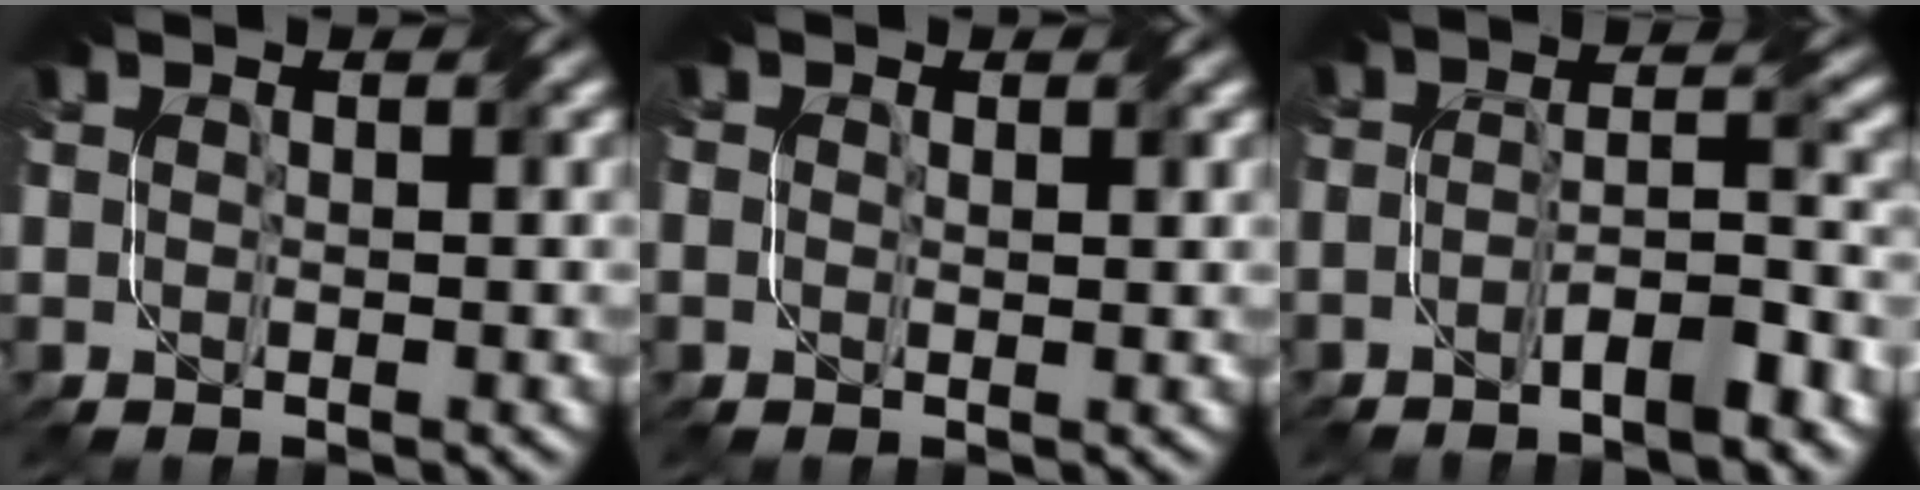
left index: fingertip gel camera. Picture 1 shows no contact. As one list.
[{"total": 1.2, "force": [0.4, 0.9, 0.8], "torque": [-0.011, -0.001, 0.005]}, {"total": 5.0, "force": [-3.0, 1.1, 3.8], "torque": [-0.062, 0.008, -0.052]}]